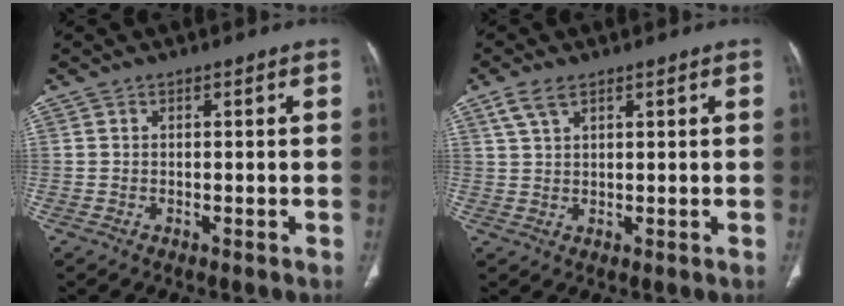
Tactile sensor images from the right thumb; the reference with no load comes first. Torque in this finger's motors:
{"motor_torque": [-0.49, 0.49, 0.12, -0.17, 0.01]}